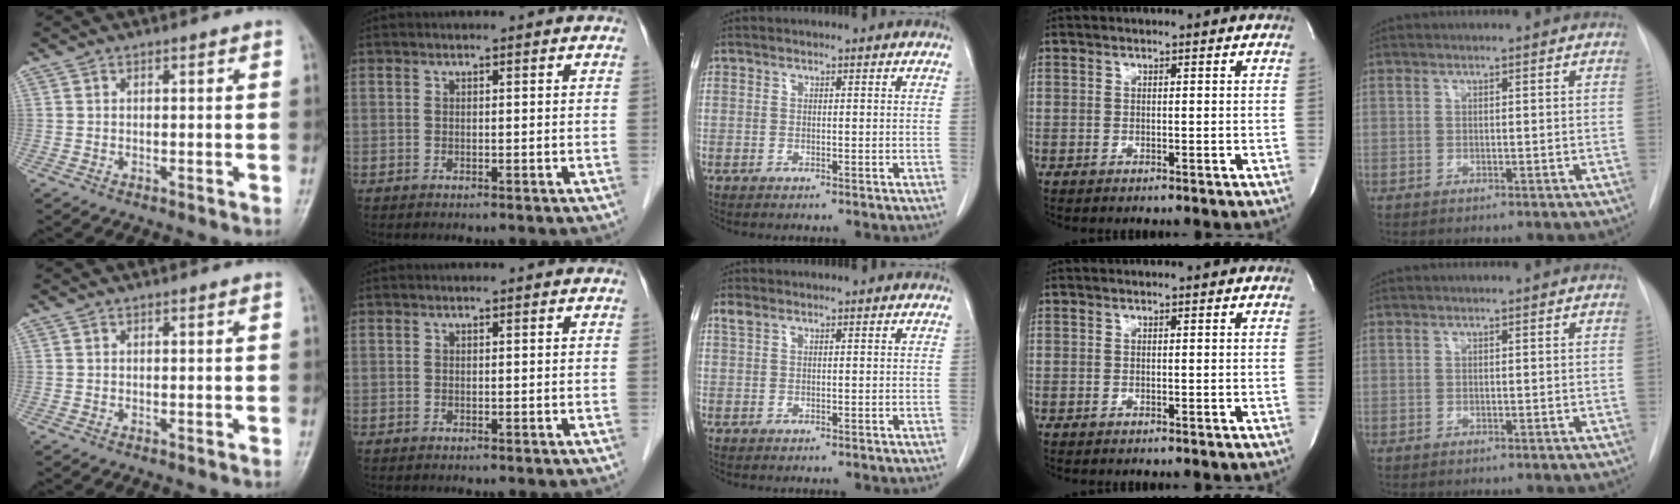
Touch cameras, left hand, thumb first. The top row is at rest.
{"middle": {"total": 1.3, "force": [0.9, 0.6, 0.6], "torque": [-0.019, 0.013, 0.021]}}